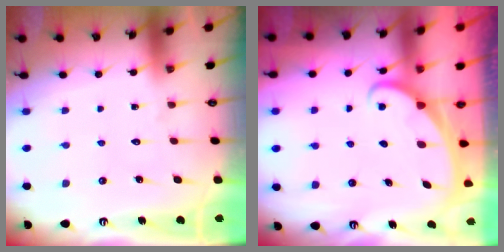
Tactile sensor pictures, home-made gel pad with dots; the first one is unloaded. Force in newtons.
{"total": 1.7, "press": 1.7, "slide": 0.1}